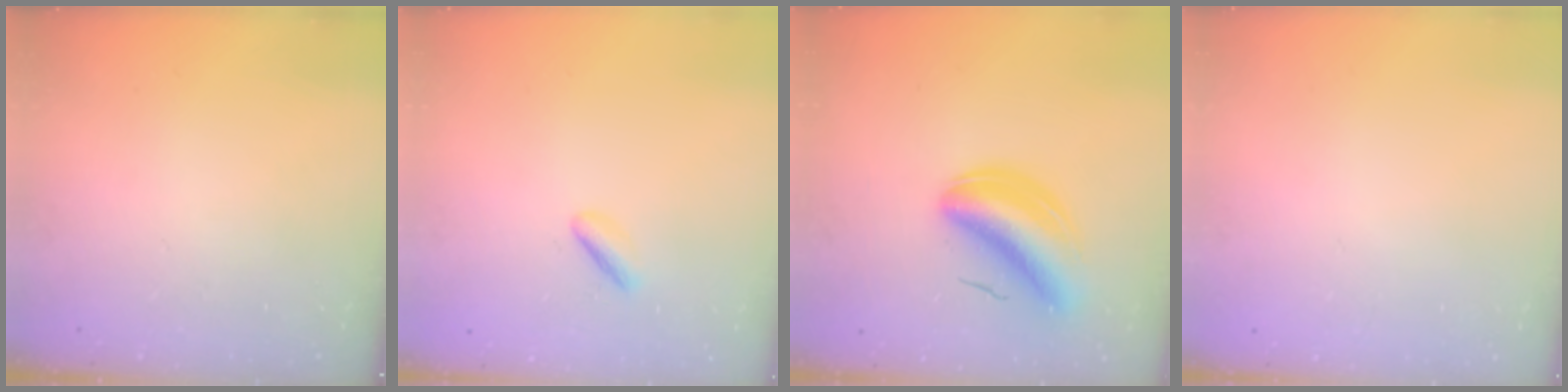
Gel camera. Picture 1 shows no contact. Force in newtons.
{"total": 2.2, "press": 1.8, "slide": 1.3}
{"total": 8.4, "press": 8.0, "slide": 2.4}
{"total": 2.2, "press": 2.2, "slide": 0.1}